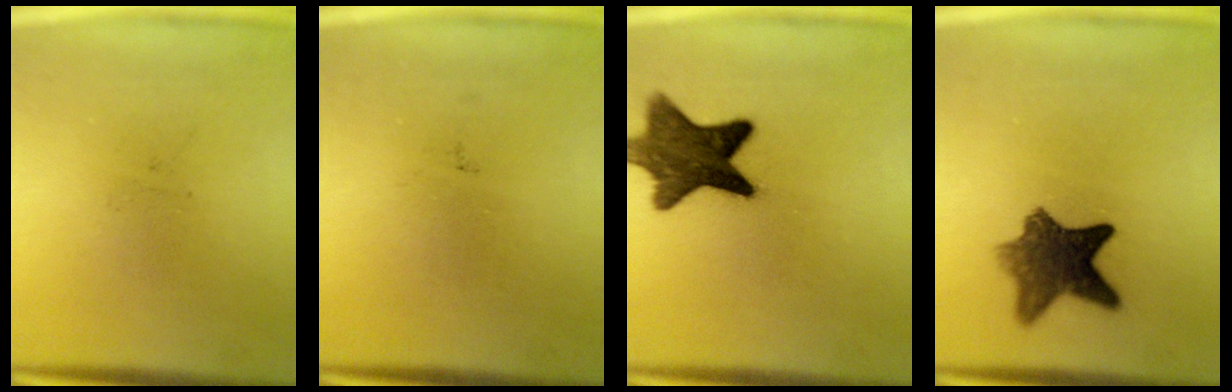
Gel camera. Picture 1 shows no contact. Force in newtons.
{"total": 0.0}
{"total": 12.3}
{"total": 8.7}